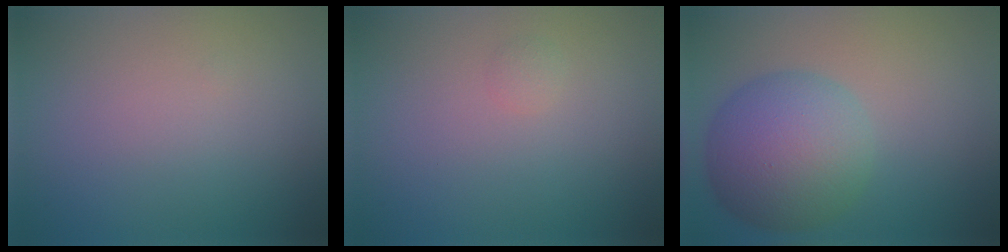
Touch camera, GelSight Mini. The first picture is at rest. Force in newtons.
{"total": 0.6, "press": 0.6, "slide": 0.1}
{"total": 8.1, "press": 8.1, "slide": 0.1}